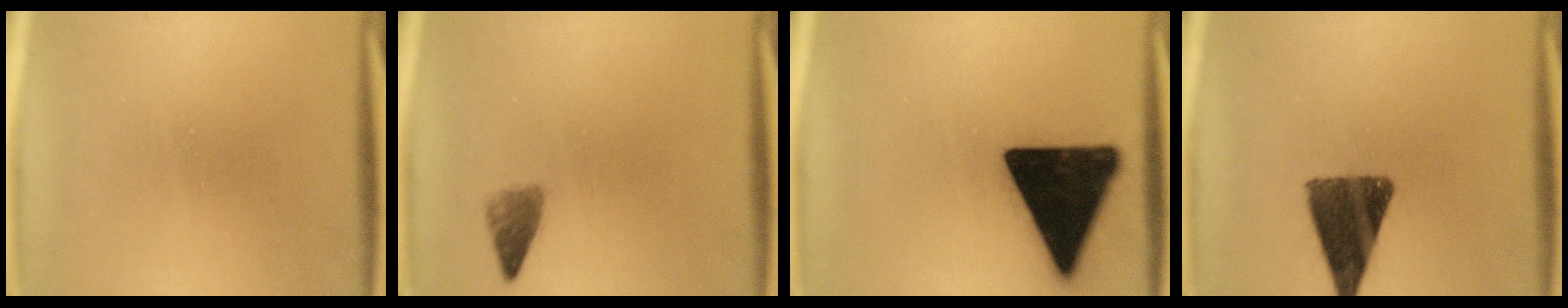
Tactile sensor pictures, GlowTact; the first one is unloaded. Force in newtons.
{"total": 2.2}
{"total": 19.9}
{"total": 11.5}